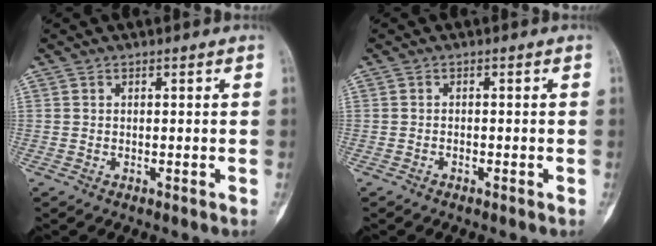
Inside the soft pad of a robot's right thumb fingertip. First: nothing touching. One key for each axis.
{"total": 0.6, "fx": -0.4, "fy": 0.3, "fz": 0.3, "tx": -0.010, "ty": 0.001, "tz": -0.009}